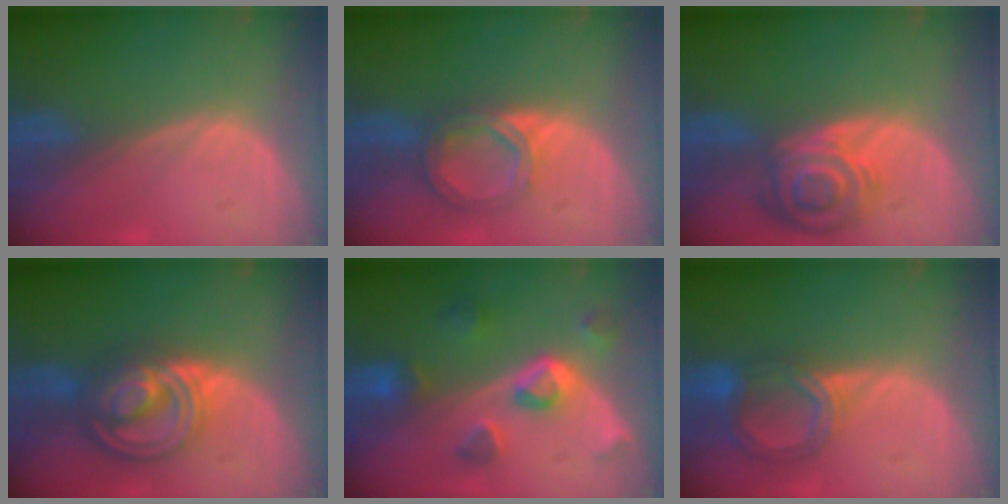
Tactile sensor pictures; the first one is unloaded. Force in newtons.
{"total": 5.9, "press": 5.2, "slide": 2.7}
{"total": 8.4, "press": 7.4, "slide": 3.9}
{"total": 9.0, "press": 9.0, "slide": 0.6}
{"total": 7.8, "press": 7.0, "slide": 3.5}
{"total": 6.5, "press": 5.8, "slide": 2.9}